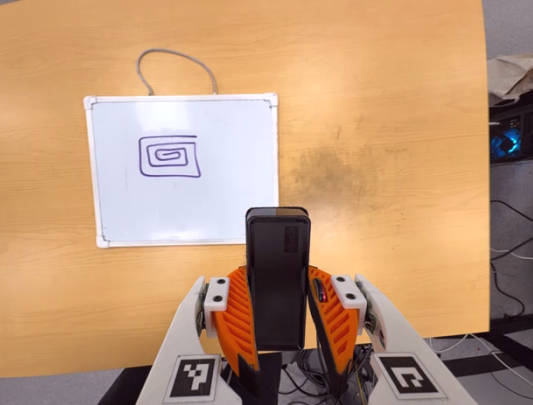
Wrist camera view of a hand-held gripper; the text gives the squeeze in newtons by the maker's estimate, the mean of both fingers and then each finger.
{"total": 5.8, "left": 4.3, "right": 7.4}